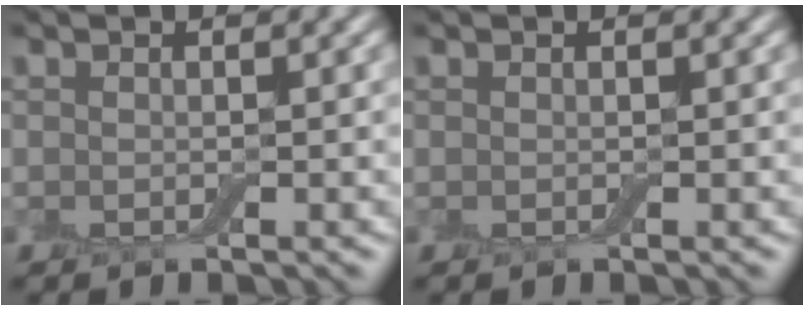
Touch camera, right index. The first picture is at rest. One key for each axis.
{"total": 0.0}